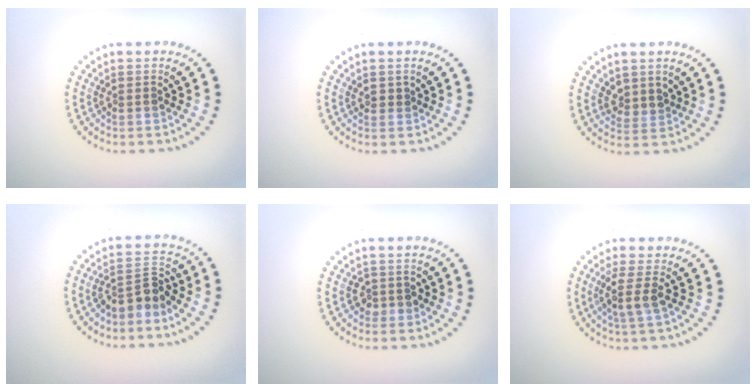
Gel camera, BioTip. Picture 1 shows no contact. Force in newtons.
{"total": 0.6, "press": 0.3, "slide": 0.5}
{"total": 1.7, "press": 1.4, "slide": 1.0}
{"total": 3.1, "press": 2.7, "slide": 1.6}
{"total": 1.3, "press": 1.3, "slide": 0.4}
{"total": 2.2, "press": 1.7, "slide": 1.4}